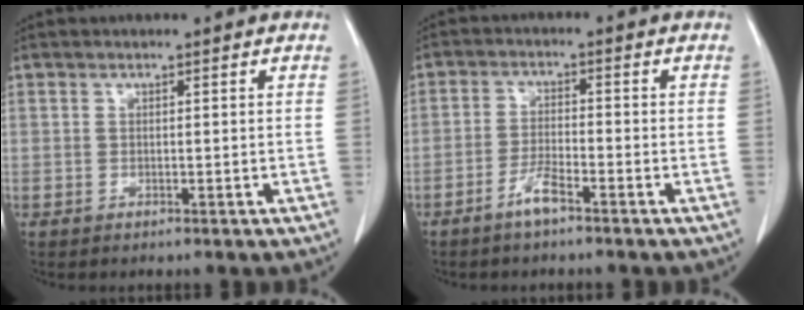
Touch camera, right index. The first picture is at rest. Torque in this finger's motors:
{"motor_torque": [0.33, -0.31, 0.08, 0.03]}